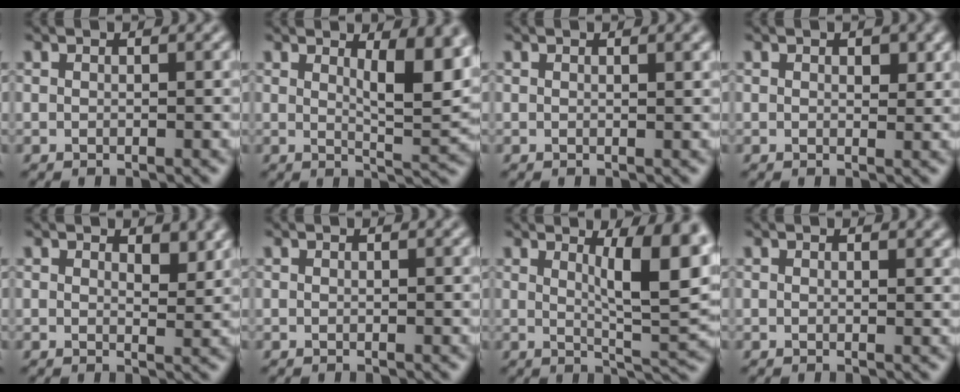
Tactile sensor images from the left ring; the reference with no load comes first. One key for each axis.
{"total": 6.0, "fx": 2.2, "fy": 1.7, "fz": 5.2, "tx": -0.070, "ty": -0.009, "tz": 0.036}
{"total": 1.1, "fx": 0.6, "fy": 0.2, "fz": 0.8, "tx": -0.009, "ty": 0.002, "tz": 0.009}
{"total": 1.2, "fx": 0.5, "fy": 0.7, "fz": 0.9, "tx": -0.008, "ty": -0.004, "tz": 0.008}
{"total": 1.8, "fx": 1.2, "fy": 0.8, "fz": 1.2, "tx": -0.017, "ty": -0.007, "tz": 0.021}
{"total": 0.0}
{"total": 8.3, "fx": 2.7, "fy": 2.1, "fz": 7.6, "tx": -0.099, "ty": -0.005, "tz": 0.045}
{"total": 0.6, "fx": 0.4, "fy": 0.2, "fz": 0.4, "tx": -0.004, "ty": -0.002, "tz": 0.006}